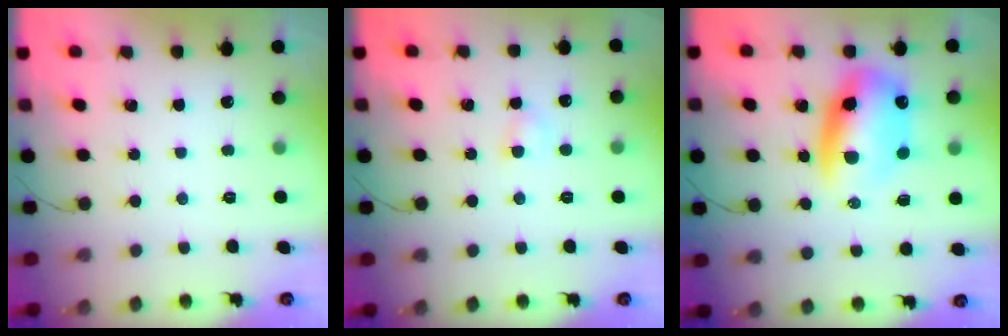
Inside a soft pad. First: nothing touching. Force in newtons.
{"total": 3.4, "press": 3.2, "slide": 1.2}
{"total": 12.6, "press": 12.2, "slide": 3.0}